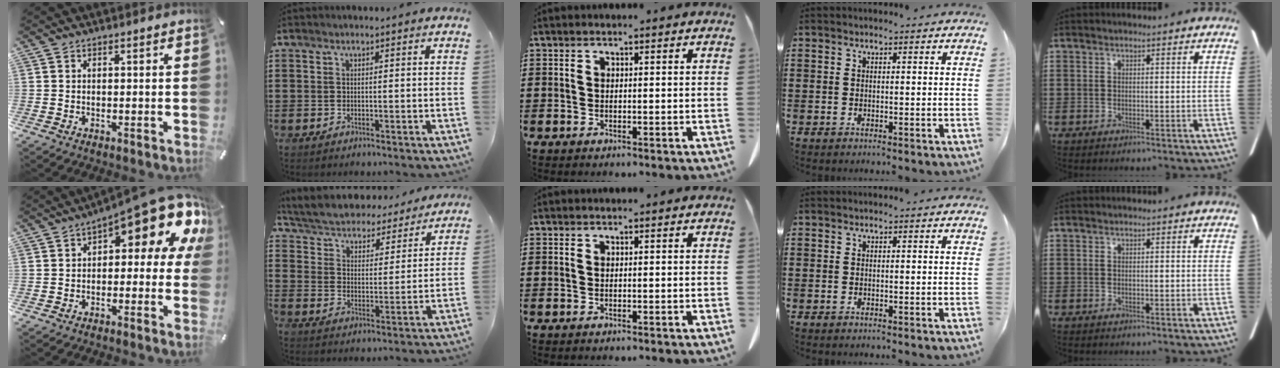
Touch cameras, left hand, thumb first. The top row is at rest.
{"thumb": {"total": 15.2, "force": [8.0, 5.2, 11.8], "torque": [-0.161, -0.068, 0.131]}, "index": {"total": 4.7, "force": [4.7, 0.3, 0.4], "torque": [-0.034, -0.040, 0.075]}}